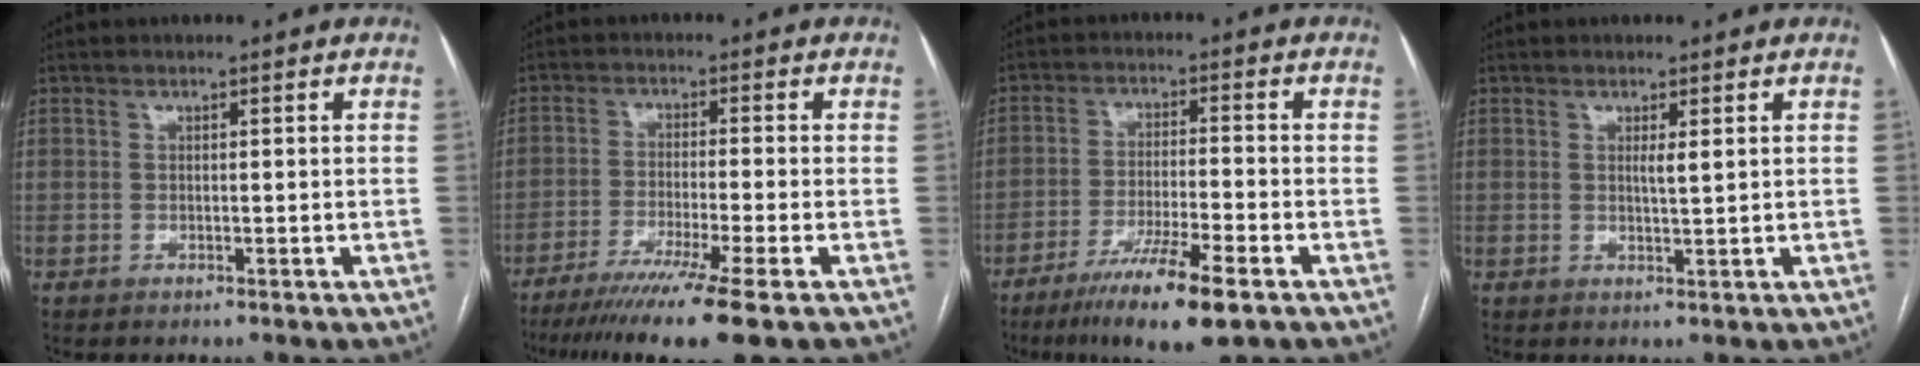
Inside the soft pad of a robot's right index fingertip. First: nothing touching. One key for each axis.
{"total": 12.3, "fx": -8.7, "fy": -1.6, "fz": 8.6, "tx": -0.137, "ty": -0.037, "tz": -0.136}
{"total": 11.0, "fx": -6.8, "fy": 0.5, "fz": 8.7, "tx": -0.153, "ty": -0.030, "tz": -0.114}
{"total": 1.5, "fx": 0.6, "fy": -0.1, "fz": 1.4, "tx": -0.027, "ty": -0.004, "tz": 0.010}